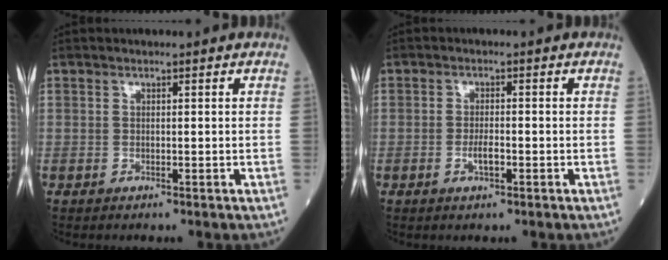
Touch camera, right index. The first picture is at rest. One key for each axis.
{"total": 2.4, "fx": -0.9, "fy": 0.5, "fz": 2.2, "tx": -0.042, "ty": 0.000, "tz": -0.015}